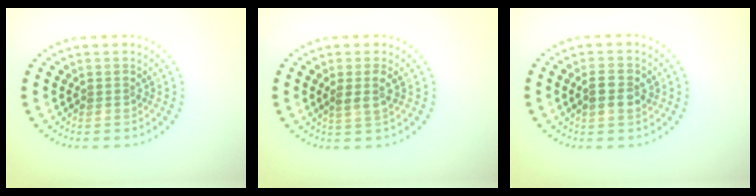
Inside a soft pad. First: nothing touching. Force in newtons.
{"total": 1.7, "press": 1.4, "slide": 0.9}
{"total": 2.5, "press": 2.5, "slide": 0.4}